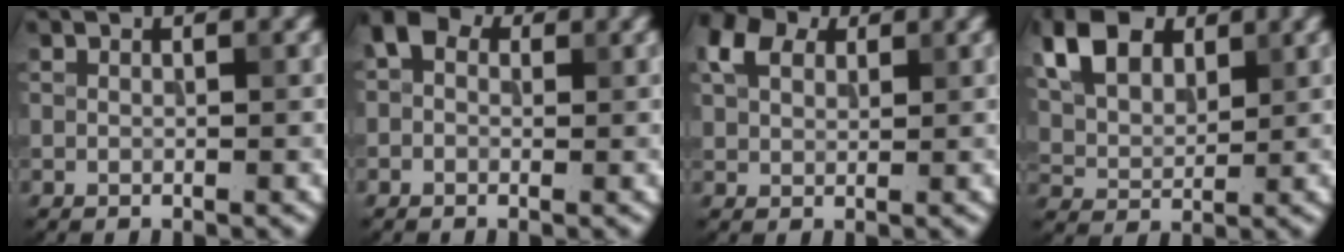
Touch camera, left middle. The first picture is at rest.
{"total": 2.3, "force": [0.6, 1.8, 1.4], "torque": [-0.025, 0.007, -0.008]}
{"total": 4.4, "force": [2.2, 2.8, 2.6], "torque": [-0.064, 0.012, 0.039]}
{"total": 6.3, "force": [3.0, 3.9, 3.9], "torque": [-0.090, 0.007, 0.056]}